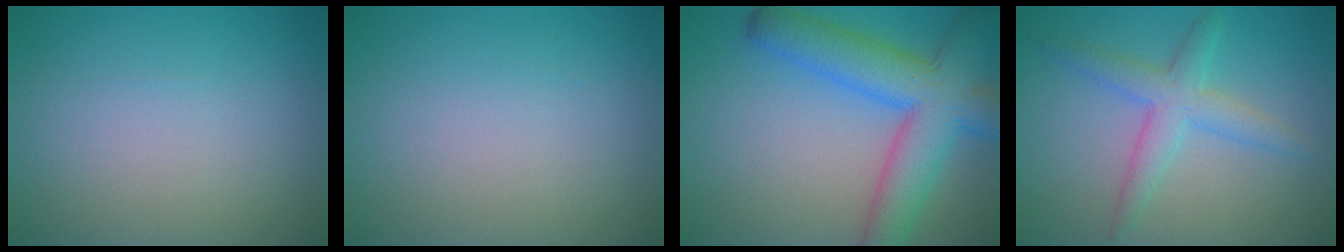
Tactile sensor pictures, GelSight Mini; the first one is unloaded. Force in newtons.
{"total": 0.0}
{"total": 8.7, "press": 8.7, "slide": 0.3}
{"total": 3.5, "press": 3.5, "slide": 0.1}